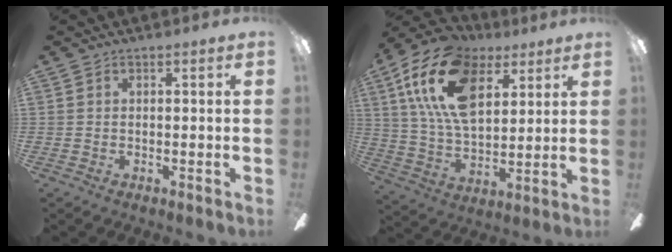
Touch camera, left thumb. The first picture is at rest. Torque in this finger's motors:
{"motor_torque": [0.47, 0.61, 1.71, -1.06, 0.61]}